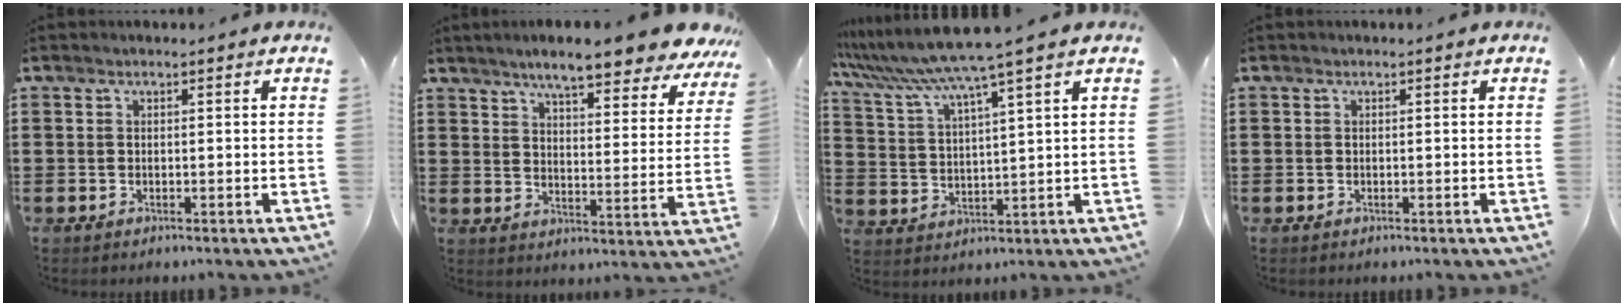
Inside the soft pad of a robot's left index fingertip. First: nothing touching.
{"total": 7.9, "force": [7.1, 0.3, 3.5], "torque": [-0.080, -0.043, 0.120]}
{"total": 7.4, "force": [6.1, -1.0, 4.1], "torque": [-0.102, -0.034, 0.102]}
{"total": 0.0}